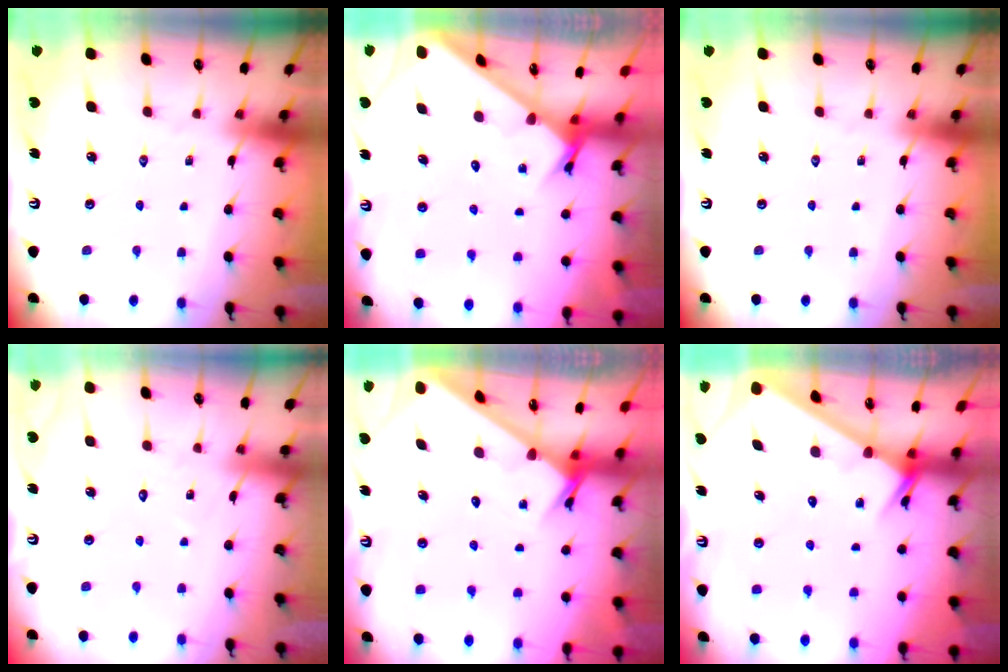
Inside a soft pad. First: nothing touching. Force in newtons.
{"total": 2.7, "press": 2.7, "slide": 0.2}
{"total": 0.0}
{"total": 4.3, "press": 4.3, "slide": 0.4}
{"total": 1.5, "press": 1.5, "slide": 0.1}
{"total": 2.6, "press": 2.6, "slide": 0.0}